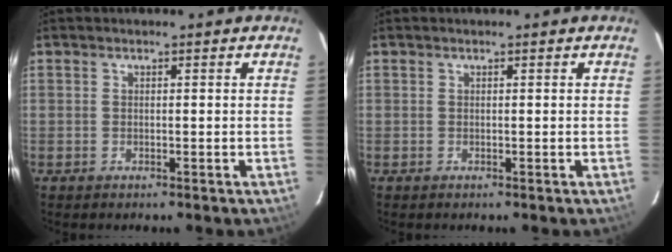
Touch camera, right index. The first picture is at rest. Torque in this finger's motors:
{"motor_torque": [0.13, 0.02, 0.04, 0.01]}